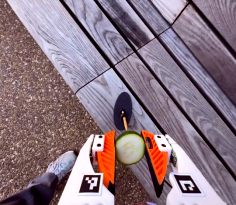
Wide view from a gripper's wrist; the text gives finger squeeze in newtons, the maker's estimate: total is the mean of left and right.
{"total": 12.9, "left": 13.0, "right": 12.8}